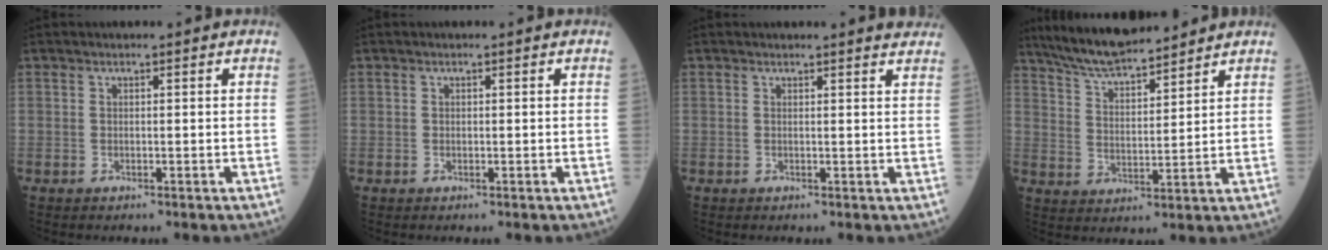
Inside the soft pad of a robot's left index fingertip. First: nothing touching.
{"total": 0.0}
{"total": 5.4, "force": [5.3, 0.1, 0.9], "torque": [-0.010, -0.017, 0.038]}
{"total": 11.6, "force": [10.5, 1.4, 4.7], "torque": [-0.089, 0.018, 0.191]}